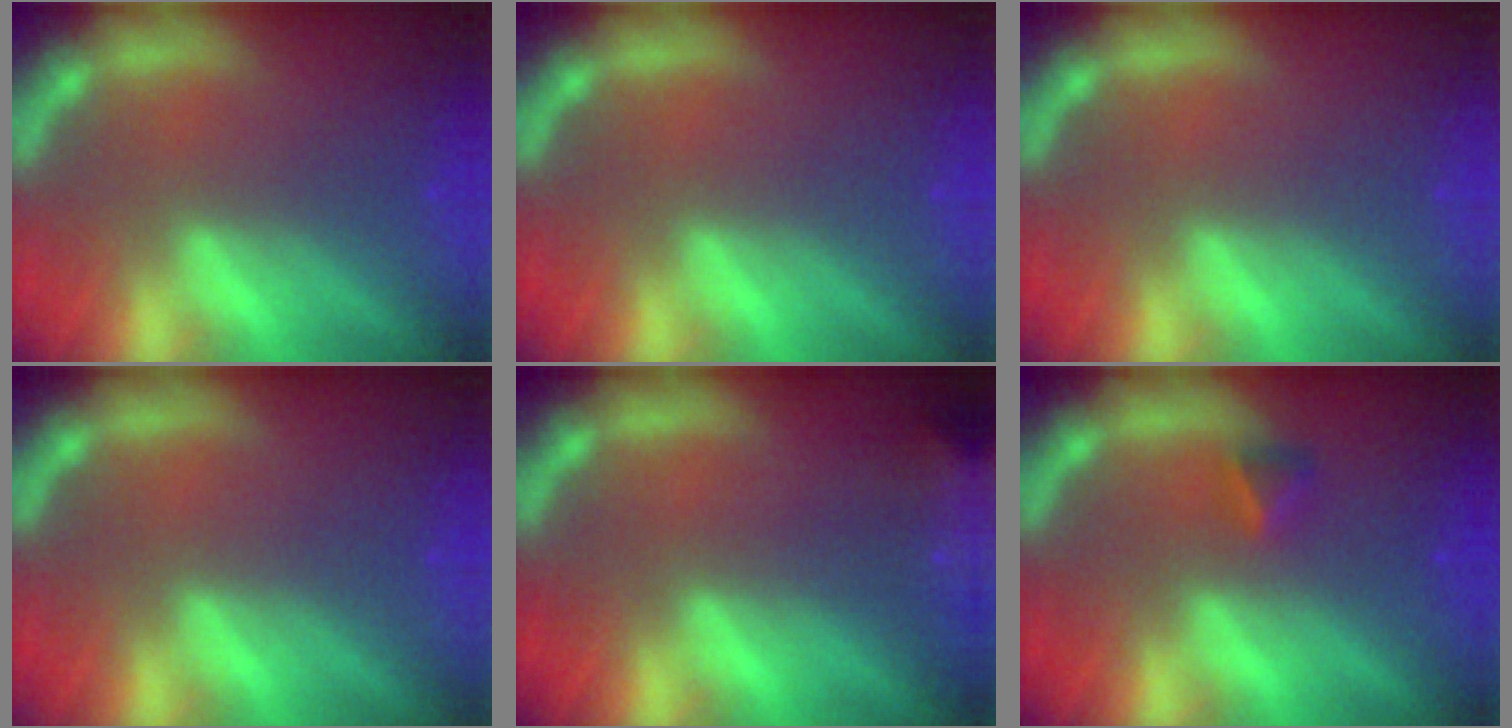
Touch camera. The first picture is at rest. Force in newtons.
{"total": 0.0}
{"total": 0.0}
{"total": 0.0}
{"total": 9.9}
{"total": 1.4}